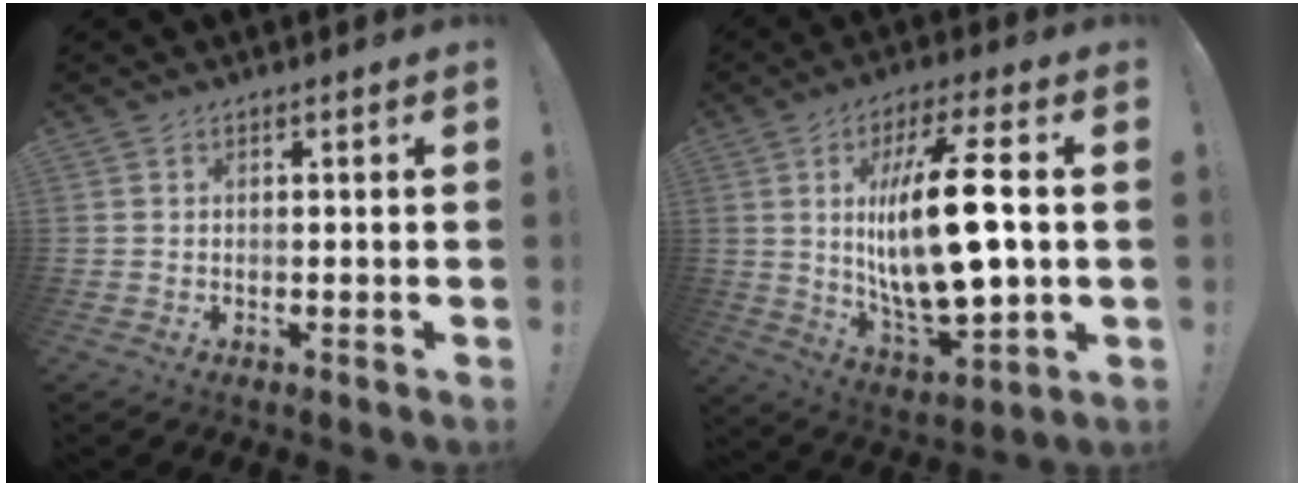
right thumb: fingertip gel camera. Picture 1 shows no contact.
{"total": 21.9, "force": [2.3, 6.9, 20.7], "torque": [-0.387, -0.016, 0.025]}